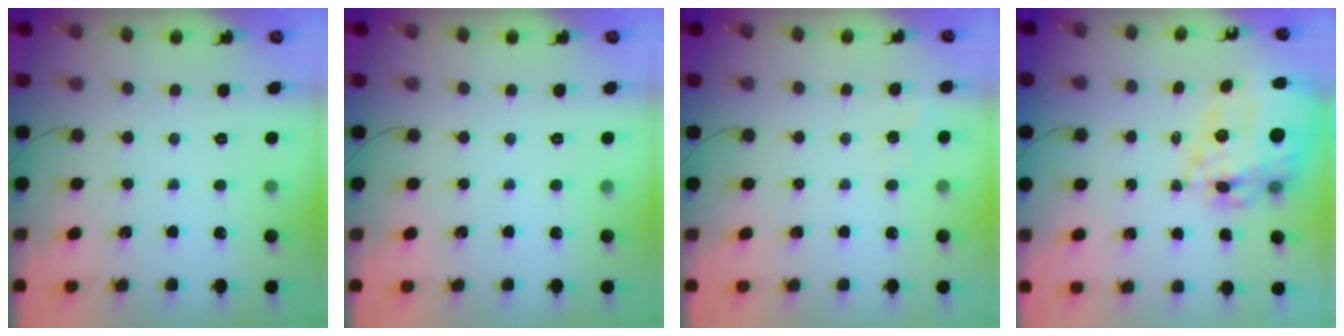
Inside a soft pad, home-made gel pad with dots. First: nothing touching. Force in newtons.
{"total": 0.0}
{"total": 3.3, "press": 2.8, "slide": 1.7}
{"total": 21.7, "press": 21.1, "slide": 5.0}